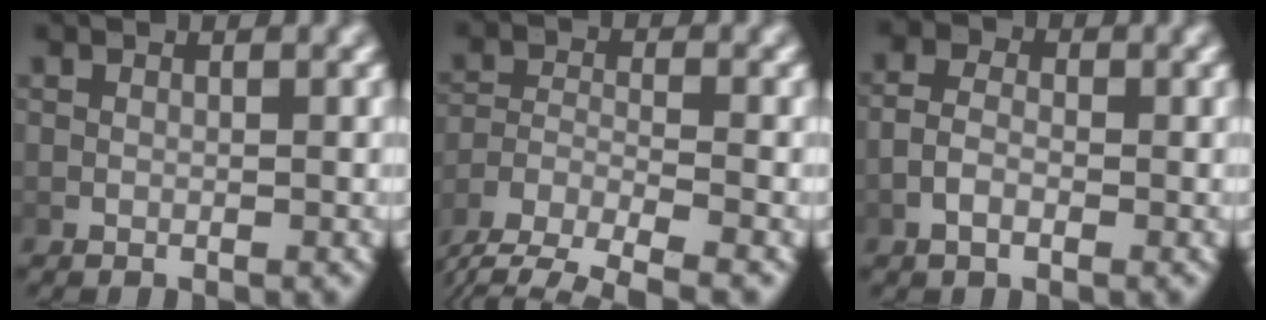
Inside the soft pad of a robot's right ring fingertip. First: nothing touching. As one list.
[{"total": 5.0, "force": [-2.8, 2.9, 2.9], "torque": [-0.075, -0.025, -0.040]}, {"total": 2.7, "force": [-0.6, 1.9, 1.8], "torque": [-0.041, -0.012, -0.006]}]